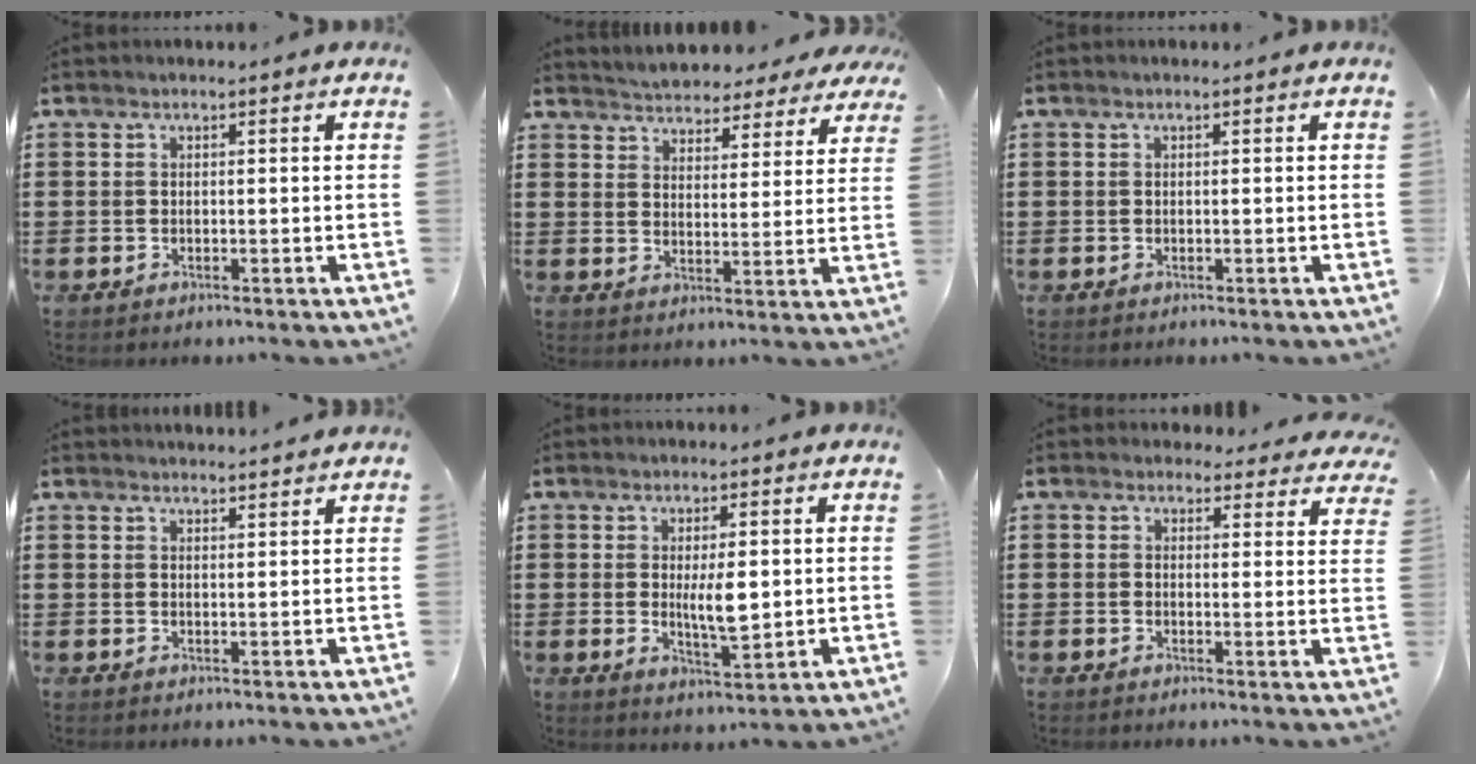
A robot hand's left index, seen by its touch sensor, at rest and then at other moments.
{"total": 4.2, "force": [4.2, 0.2, -0.1], "torque": [-0.020, -0.024, 0.072]}
{"total": 0.0}
{"total": 2.0, "force": [2.0, -0.1, -0.1], "torque": [-0.003, -0.002, 0.039]}
{"total": 5.5, "force": [0.6, 1.7, 5.2], "torque": [-0.081, -0.005, 0.008]}
{"total": 3.0, "force": [2.7, 1.3, 0.4], "torque": [-0.009, -0.009, 0.048]}